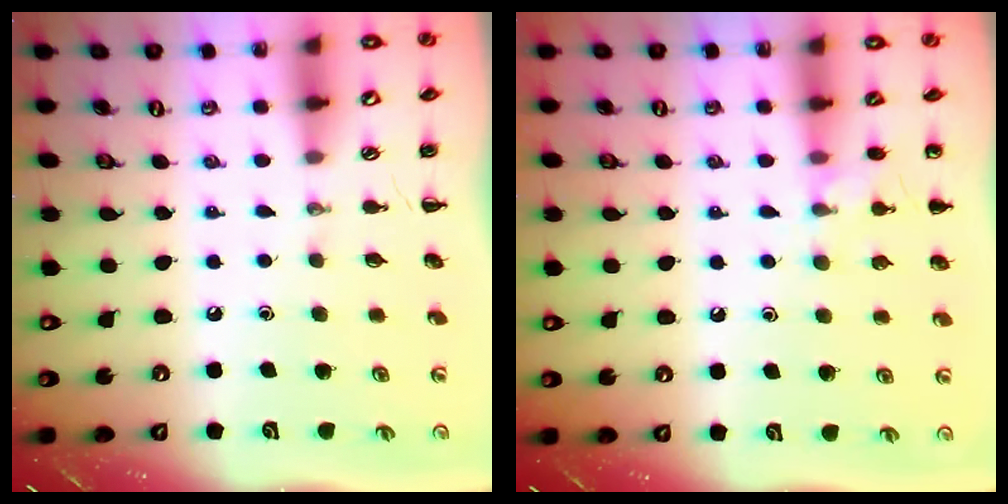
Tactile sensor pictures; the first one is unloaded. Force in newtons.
{"total": 7.5, "press": 7.2, "slide": 2.3}